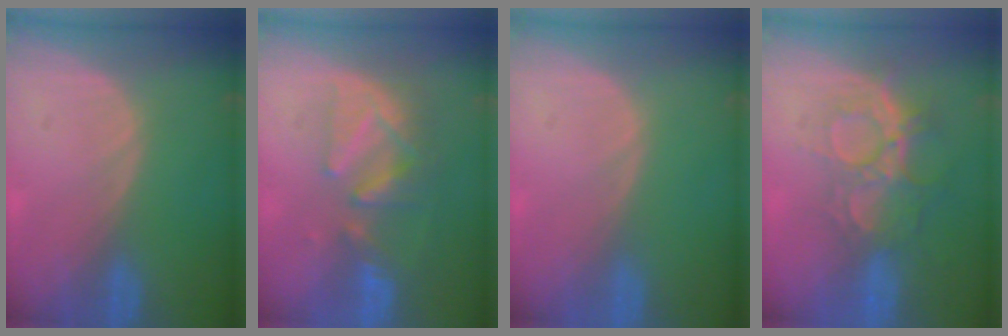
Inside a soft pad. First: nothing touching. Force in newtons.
{"total": 8.2, "press": 7.5, "slide": 3.1}
{"total": 0.0}
{"total": 9.4, "press": 8.0, "slide": 5.0}